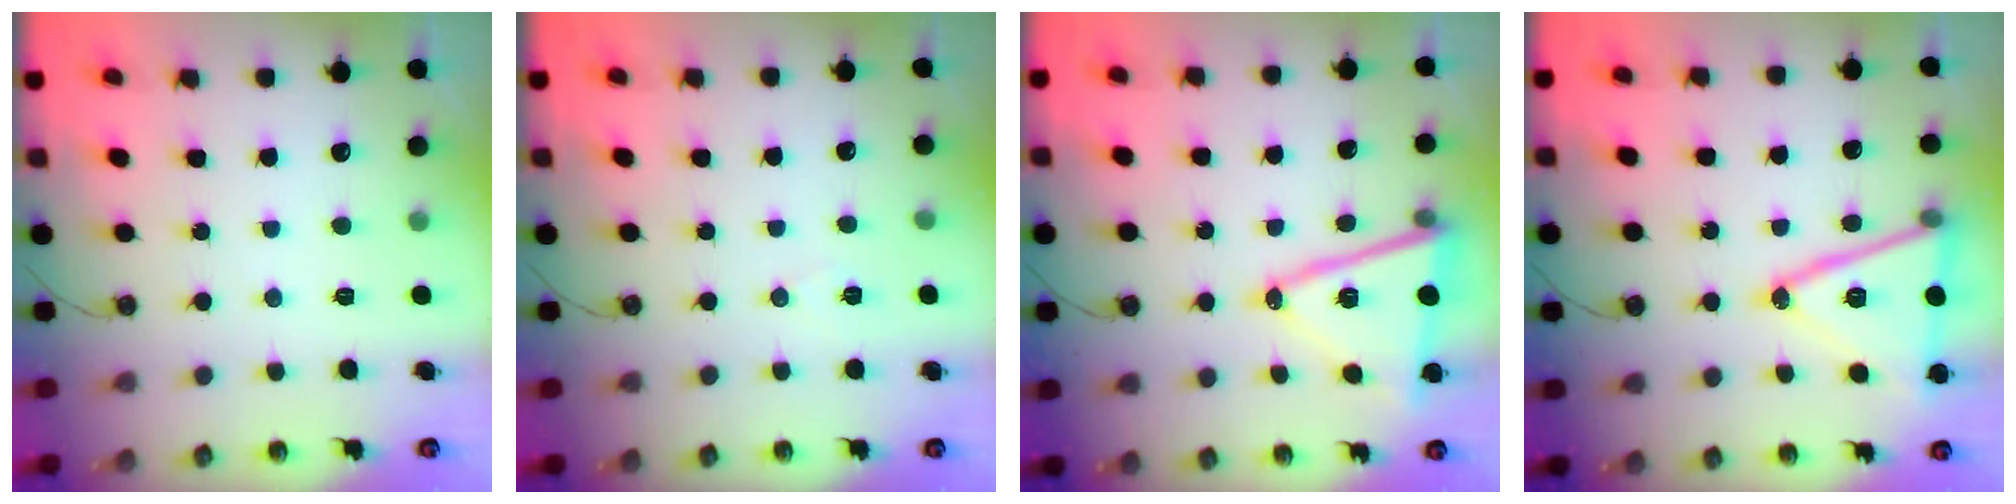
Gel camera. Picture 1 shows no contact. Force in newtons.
{"total": 5.2, "press": 2.8, "slide": 4.3}
{"total": 14.8, "press": 14.6, "slide": 2.5}
{"total": 18.1, "press": 17.8, "slide": 3.4}